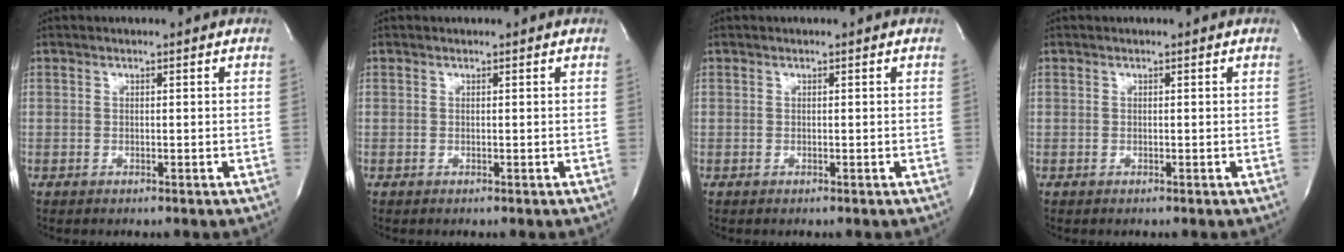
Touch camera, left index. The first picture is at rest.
{"total": 0.0}
{"total": 0.0}
{"total": 0.0}